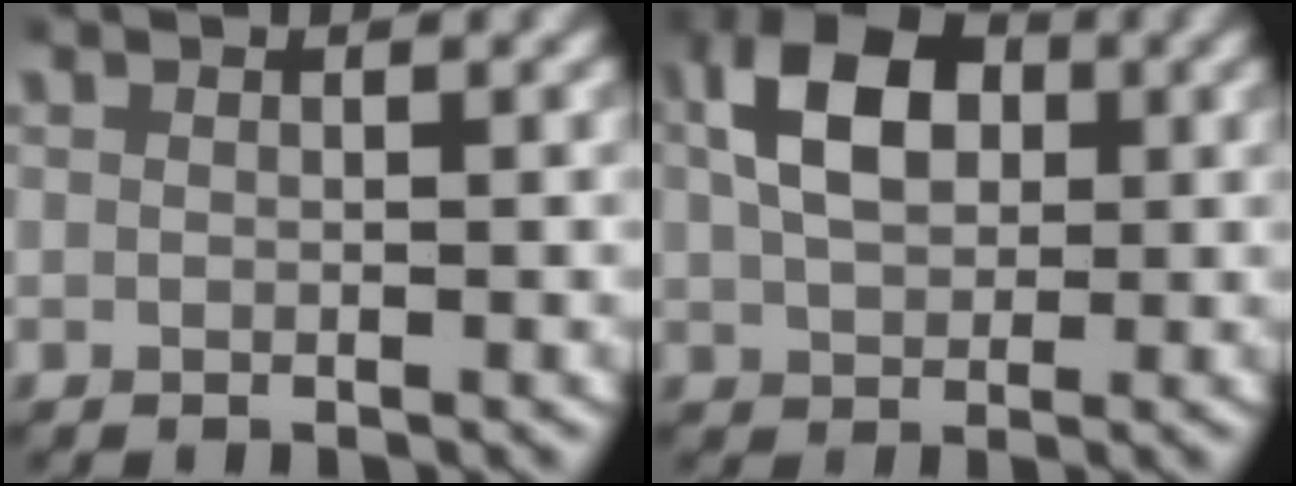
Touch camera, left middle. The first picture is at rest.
{"total": 7.6, "force": [2.0, 5.0, 5.4], "torque": [-0.095, 0.001, 0.036]}